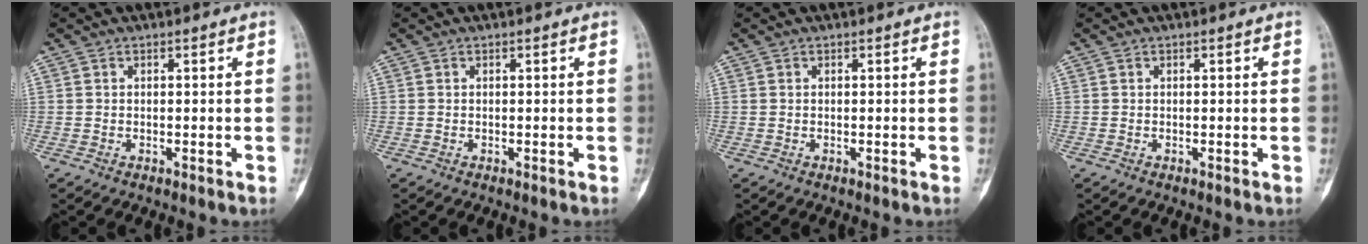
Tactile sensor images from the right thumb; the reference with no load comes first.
{"total": 0.0}
{"total": 0.0}
{"total": 0.0}